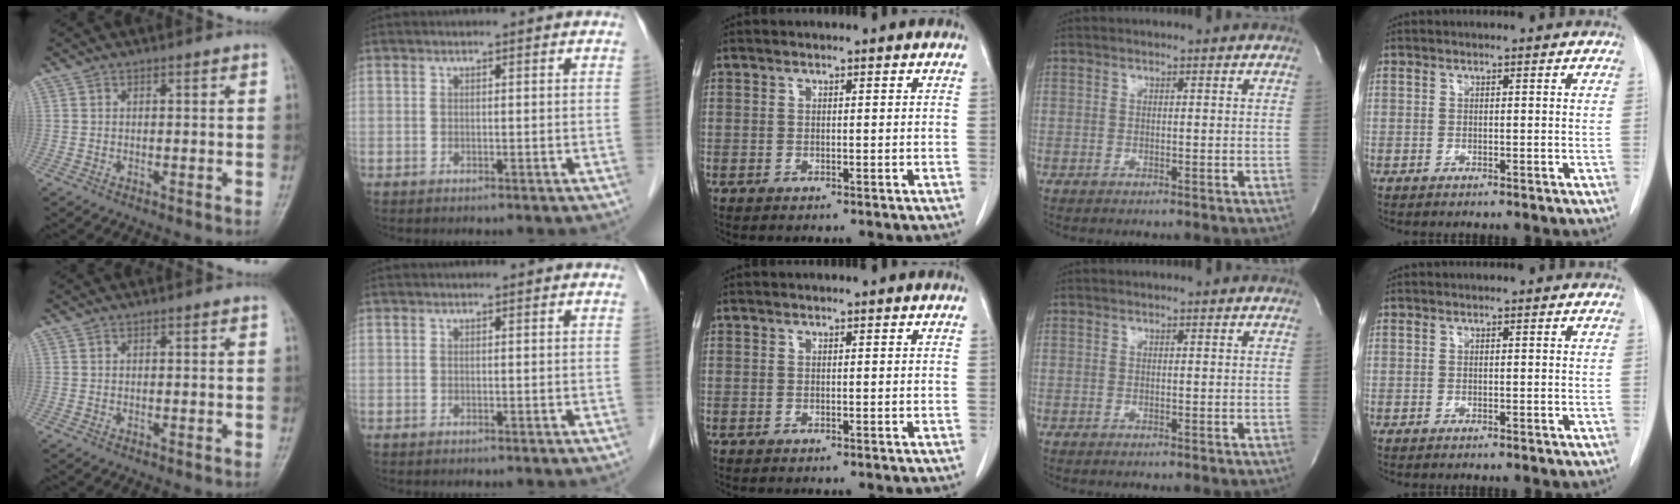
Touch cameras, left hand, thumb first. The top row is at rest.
{}